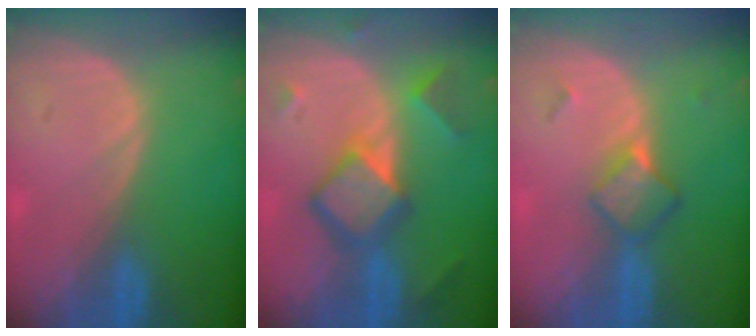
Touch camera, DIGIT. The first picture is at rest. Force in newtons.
{"total": 7.7, "press": 7.7, "slide": 0.5}
{"total": 4.8, "press": 4.2, "slide": 2.4}